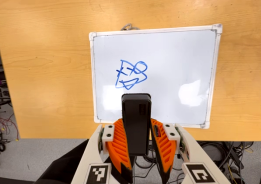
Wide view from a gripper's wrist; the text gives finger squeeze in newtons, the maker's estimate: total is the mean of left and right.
{"total": 6.7, "left": 5.2, "right": 8.3}